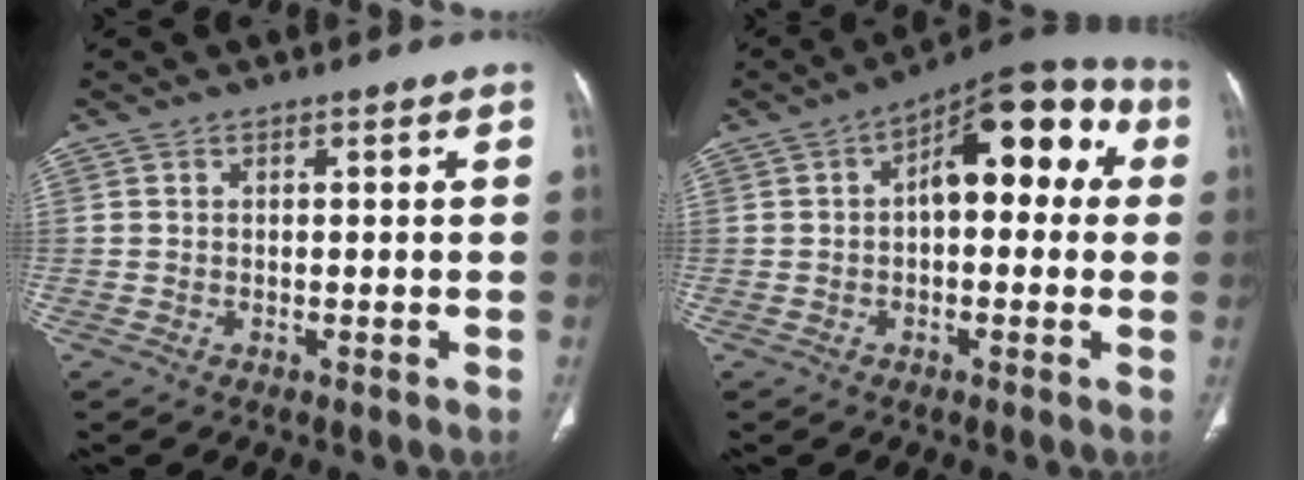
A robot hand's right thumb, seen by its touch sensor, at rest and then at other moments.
{"total": 15.1, "force": [2.9, 7.5, 12.8], "torque": [-0.137, 0.041, 0.034]}